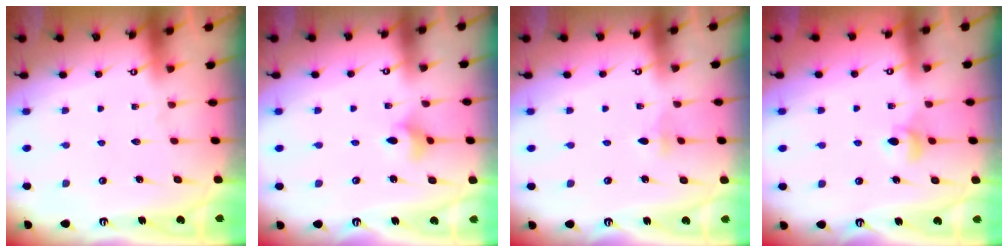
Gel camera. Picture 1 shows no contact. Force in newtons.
{"total": 4.7, "press": 4.7, "slide": 0.5}
{"total": 2.4, "press": 2.3, "slide": 0.7}
{"total": 4.8, "press": 4.7, "slide": 0.9}